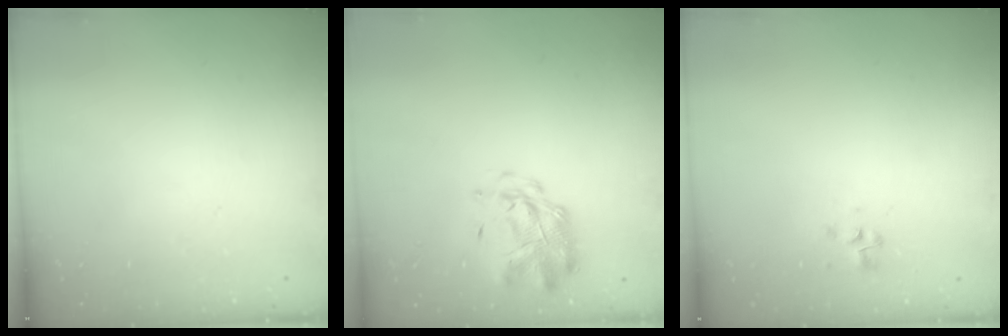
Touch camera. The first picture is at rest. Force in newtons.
{"total": 2.9, "press": 2.8, "slide": 0.7}
{"total": 1.7, "press": 1.6, "slide": 0.6}